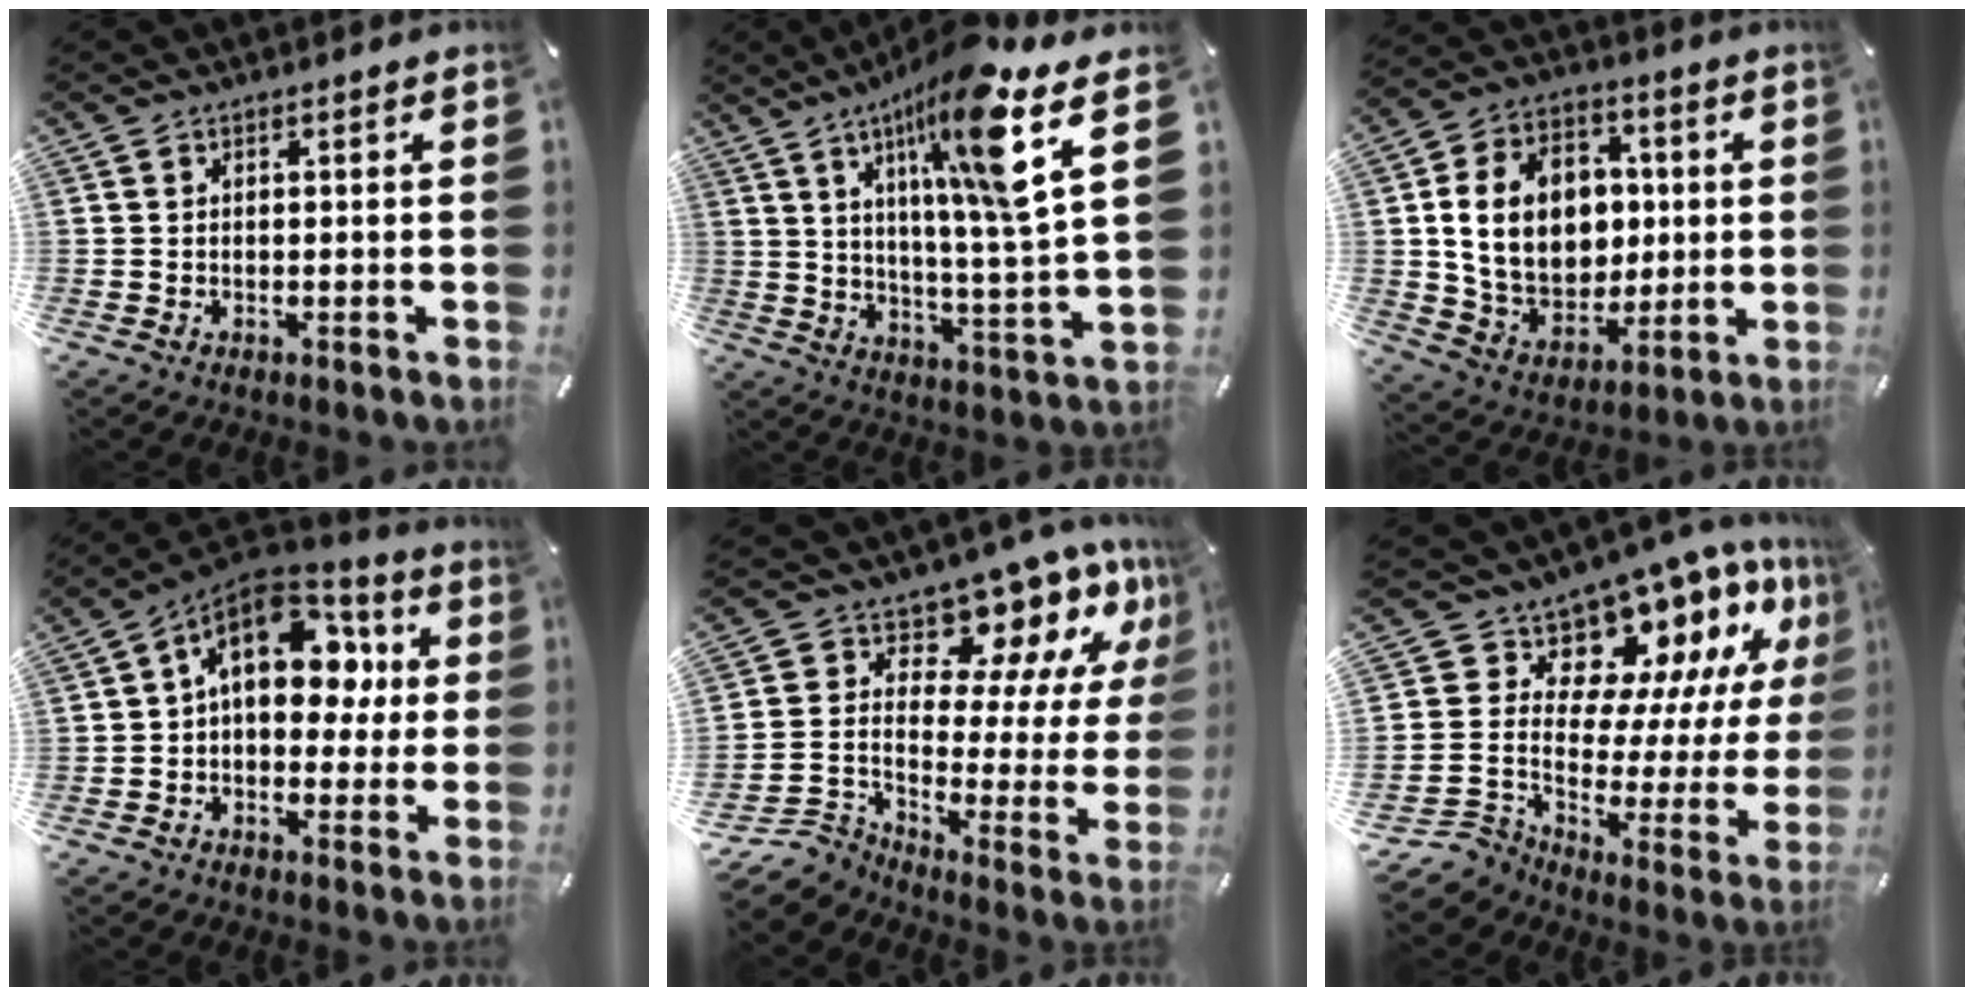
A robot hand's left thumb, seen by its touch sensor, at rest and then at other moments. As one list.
[{"total": 17.9, "force": [9.8, 1.7, 14.9], "torque": [-0.247, -0.047, 0.139]}, {"total": 17.4, "force": [2.1, 14.3, 9.6], "torque": [-0.186, 0.001, 0.049]}, {"total": 16.1, "force": [4.3, 10.6, 11.4], "torque": [-0.167, -0.013, 0.075]}, {"total": 12.2, "force": [3.4, 10.2, 5.7], "torque": [-0.109, -0.048, 0.058]}, {"total": 13.7, "force": [7.8, 9.9, 5.4], "torque": [-0.065, -0.097, 0.159]}]